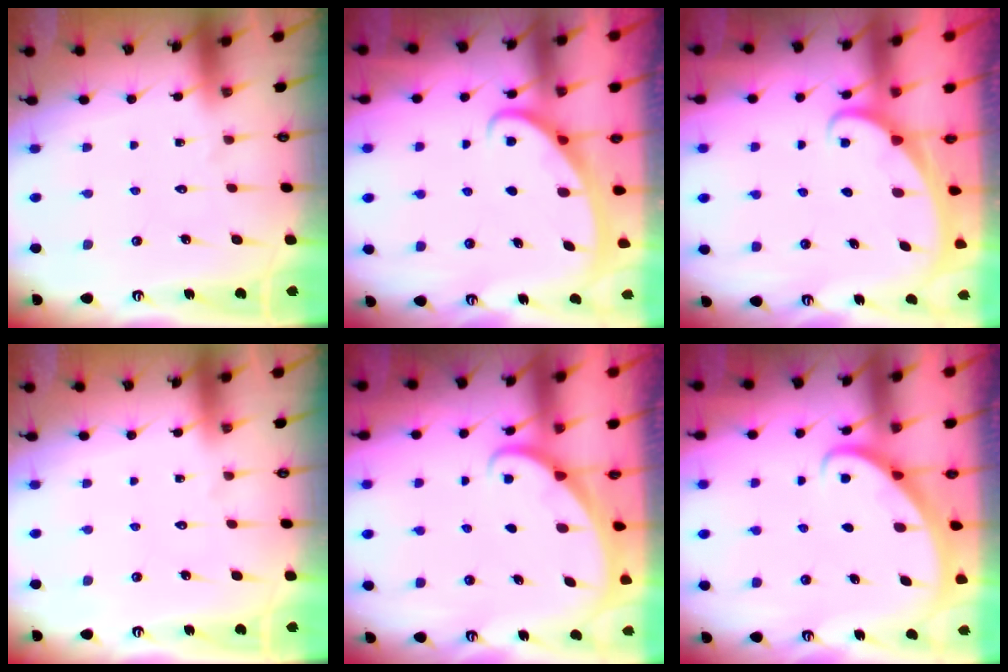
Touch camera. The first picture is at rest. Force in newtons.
{"total": 2.8, "press": 2.8, "slide": 0.4}
{"total": 1.8, "press": 1.8, "slide": 0.1}
{"total": 0.0}
{"total": 1.6, "press": 1.6, "slide": 0.1}
{"total": 2.7, "press": 2.7, "slide": 0.2}